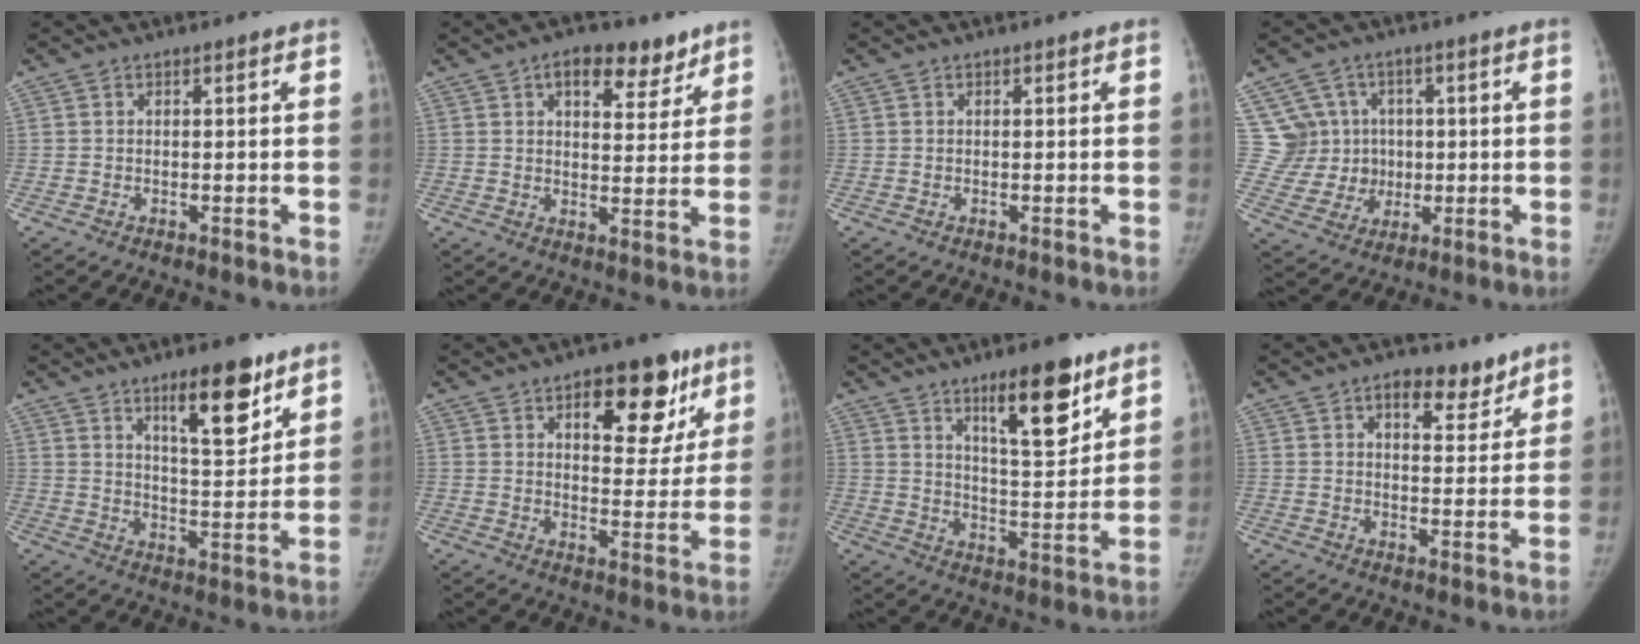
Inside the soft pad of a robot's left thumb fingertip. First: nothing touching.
{"total": 9.6, "force": [5.8, 5.1, 5.7], "torque": [-0.046, -0.026, 0.082]}
{"total": 0.0}
{"total": 9.6, "force": [1.9, 9.3, 1.7], "torque": [0.015, 0.010, 0.042]}
{"total": 12.7, "force": [7.8, 4.0, 9.2], "torque": [-0.110, -0.052, 0.124]}
{"total": 15.3, "force": [8.0, 7.6, 10.6], "torque": [-0.082, -0.028, 0.110]}
{"total": 14.0, "force": [8.6, 4.2, 10.2], "torque": [-0.125, -0.058, 0.138]}
{"total": 7.4, "force": [4.9, 3.8, 4.1], "torque": [-0.028, -0.026, 0.070]}